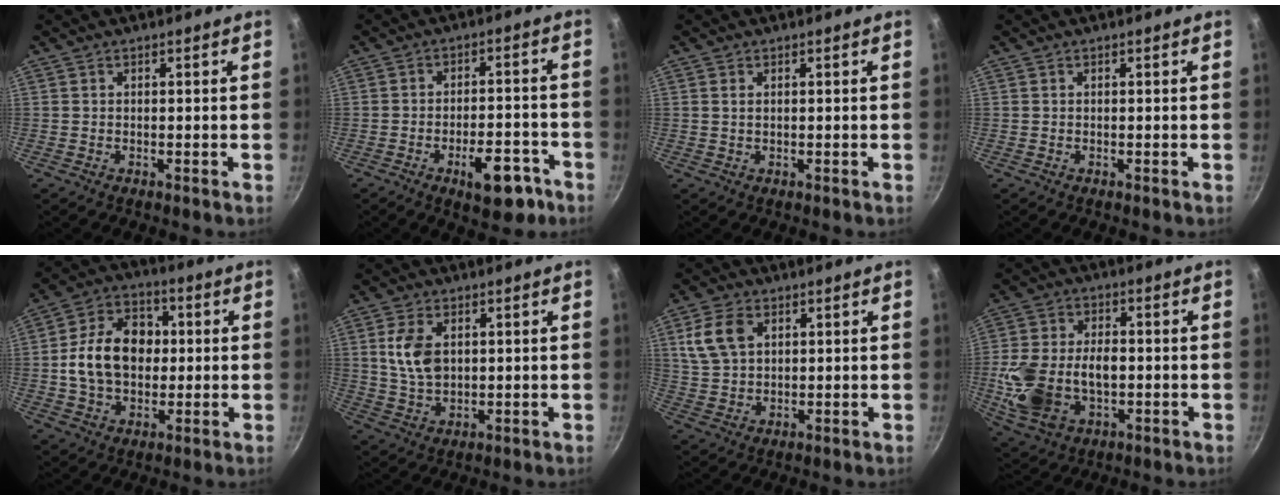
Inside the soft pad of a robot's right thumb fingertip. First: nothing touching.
{"total": 9.9, "force": [-5.1, 4.3, 7.2], "torque": [-0.072, 0.035, -0.062]}
{"total": 1.0, "force": [0.3, 0.6, 0.7], "torque": [-0.013, 0.002, 0.005]}
{"total": 0.0}
{"total": 14.7, "force": [0.5, 10.8, 9.9], "torque": [-0.134, 0.022, -0.001]}
{"total": 8.1, "force": [1.8, 5.2, 6.0], "torque": [-0.108, -0.009, 0.036]}
{"total": 8.6, "force": [3.1, 5.7, 5.6], "torque": [-0.099, -0.003, 0.063]}
{"total": 14.9, "force": [-2.0, 9.8, 11.0], "torque": [-0.208, 0.016, -0.028]}